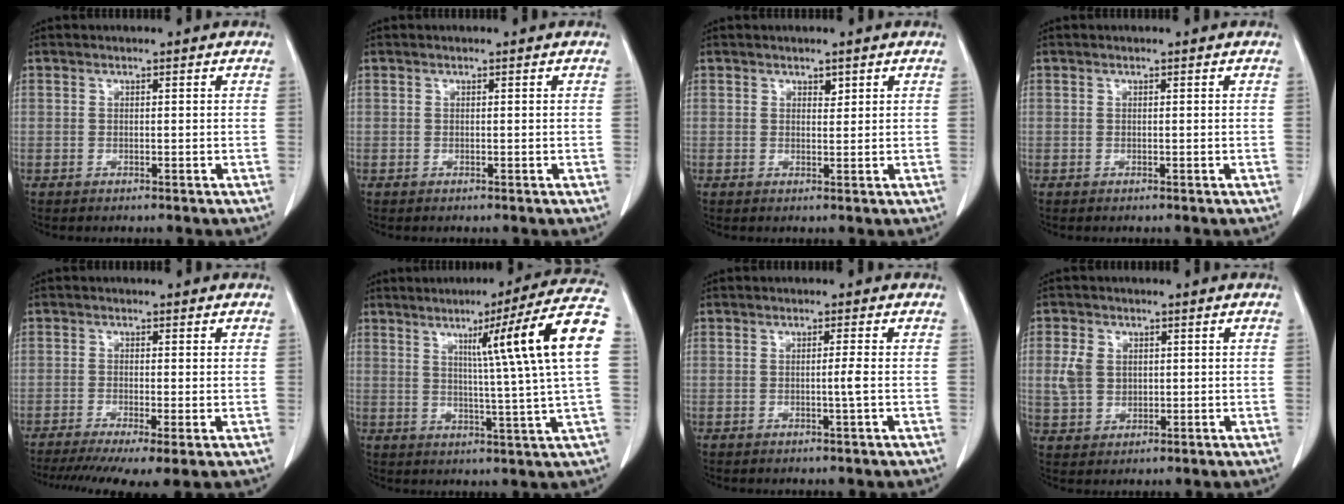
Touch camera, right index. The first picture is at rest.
{"total": 0.0}
{"total": 1.0, "force": [0.7, 0.5, 0.6], "torque": [-0.006, -0.005, 0.009]}
{"total": 0.0}
{"total": 8.9, "force": [-5.8, 1.4, 6.6], "torque": [-0.107, -0.014, -0.095]}
{"total": 16.3, "force": [3.9, -2.1, 15.7], "torque": [-0.208, 0.008, 0.046]}
{"total": 1.6, "force": [-0.3, -0.6, 1.4], "torque": [-0.022, -0.002, -0.005]}
{"total": 4.7, "force": [0.9, 3.7, 2.9], "torque": [-0.070, 0.011, 0.022]}